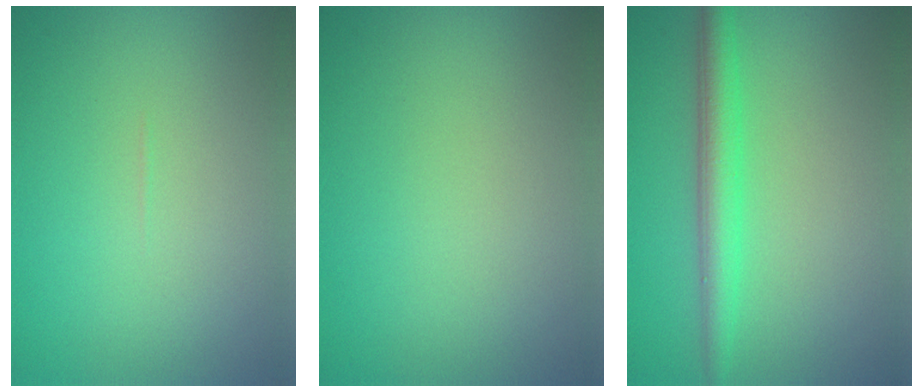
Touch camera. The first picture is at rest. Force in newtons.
{"total": 0.0}
{"total": 3.6, "press": 3.6, "slide": 0.0}